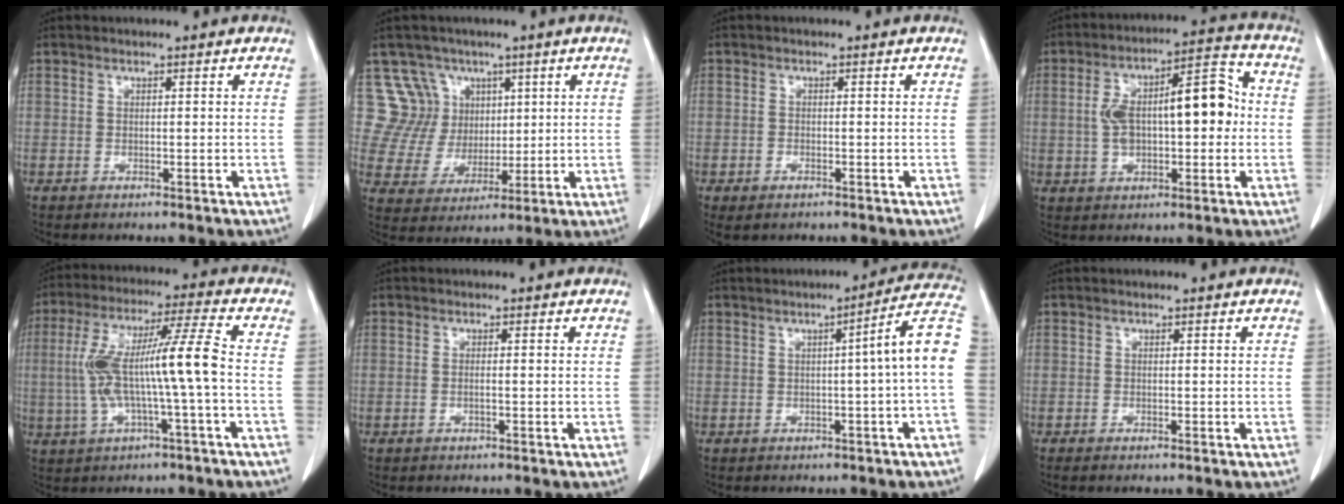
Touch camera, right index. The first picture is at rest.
{"total": 9.3, "force": [4.5, 8.1, -0.1], "torque": [0.005, 0.027, 0.089]}
{"total": 2.0, "force": [-1.3, 0.9, 1.2], "torque": [-0.026, -0.003, -0.014]}
{"total": 13.2, "force": [0.5, 4.9, 12.3], "torque": [-0.211, 0.042, 0.011]}
{"total": 12.2, "force": [-1.0, -0.1, 12.1], "torque": [-0.240, 0.024, -0.019]}
{"total": 0.7, "force": [-0.1, 0.0, 0.7], "torque": [-0.014, 0.001, -0.002]}
{"total": 7.7, "force": [-0.3, -1.3, 7.6], "torque": [-0.091, 0.016, -0.008]}
{"total": 1.1, "force": [-0.8, 0.1, 0.6], "torque": [-0.007, -0.003, -0.010]}